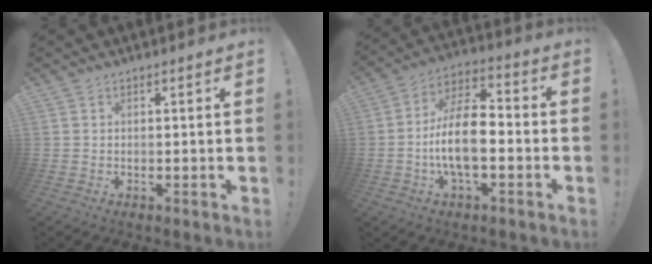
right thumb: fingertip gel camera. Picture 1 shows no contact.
{"total": 14.2, "force": [-3.6, 6.5, 12.1], "torque": [-0.238, 0.011, -0.066]}